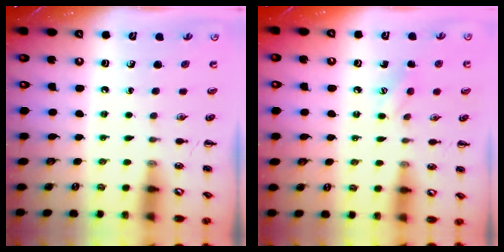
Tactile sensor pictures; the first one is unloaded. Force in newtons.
{"total": 8.1, "press": 7.9, "slide": 2.0}